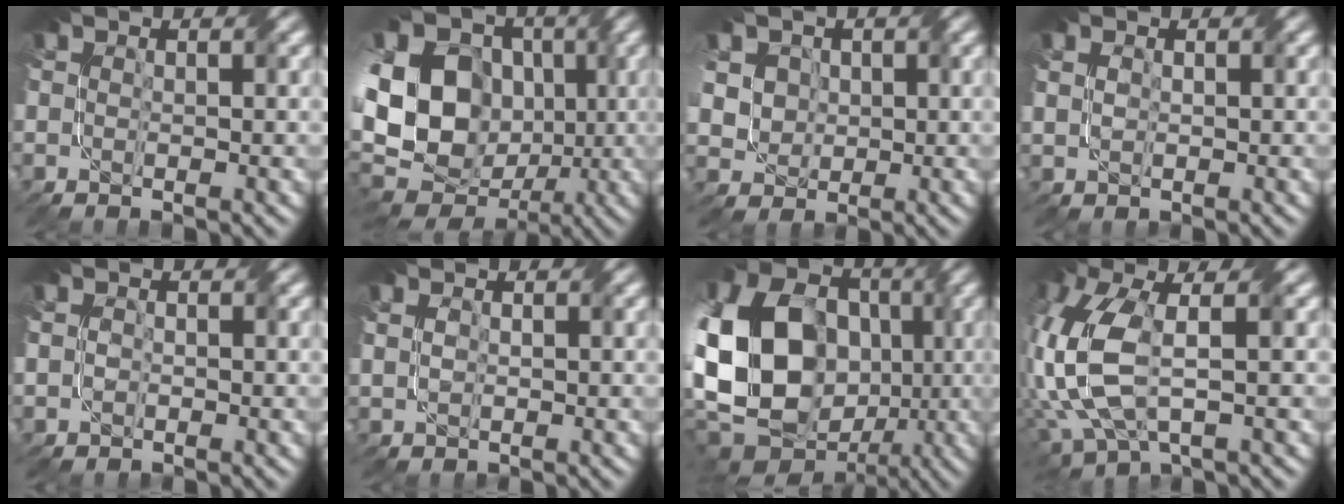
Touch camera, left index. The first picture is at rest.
{"total": 19.8, "force": [0.5, 15.8, 12.0], "torque": [-0.258, 0.023, -0.004]}
{"total": 5.9, "force": [1.9, 5.1, 2.3], "torque": [-0.064, 0.012, 0.037]}
{"total": 1.0, "force": [0.3, 0.7, 0.6], "torque": [-0.015, 0.000, 0.012]}
{"total": 1.1, "force": [-0.1, 1.0, 0.4], "torque": [-0.009, -0.002, 0.001]}
{"total": 1.3, "force": [0.3, 1.0, 0.8], "torque": [-0.019, -0.001, 0.014]}
{"total": 22.7, "force": [-1.6, 18.4, 13.2], "torque": [-0.286, 0.013, -0.077]}
{"total": 9.2, "force": [-0.3, 4.6, 7.9], "torque": [-0.211, -0.018, -0.001]}